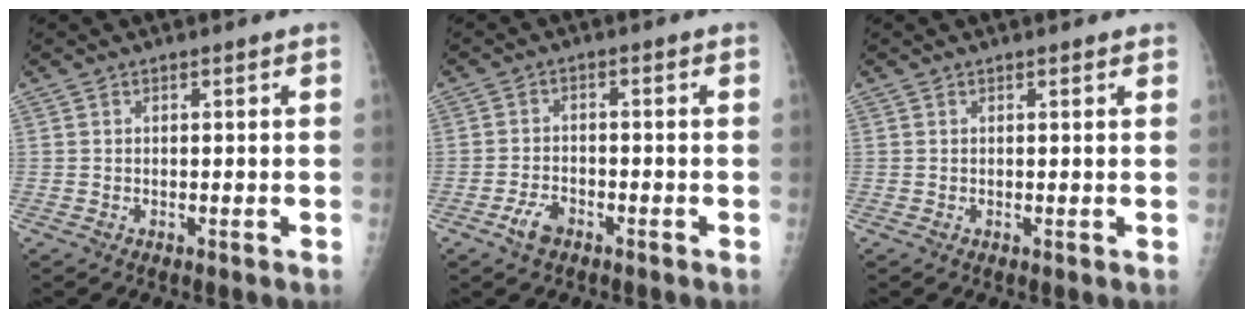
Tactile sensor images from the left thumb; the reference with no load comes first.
{"total": 3.7, "force": [-2.3, 2.0, 2.0], "torque": [-0.037, 0.013, -0.041]}
{"total": 0.9, "force": [0.8, 0.3, 0.4], "torque": [-0.004, 0.000, 0.009]}